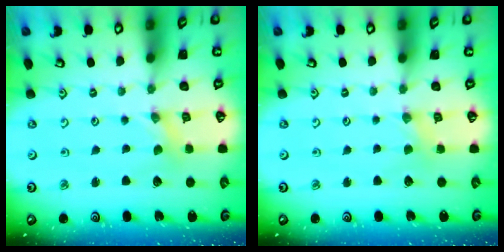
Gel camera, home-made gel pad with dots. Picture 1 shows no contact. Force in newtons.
{"total": 2.4, "press": 2.4, "slide": 0.4}